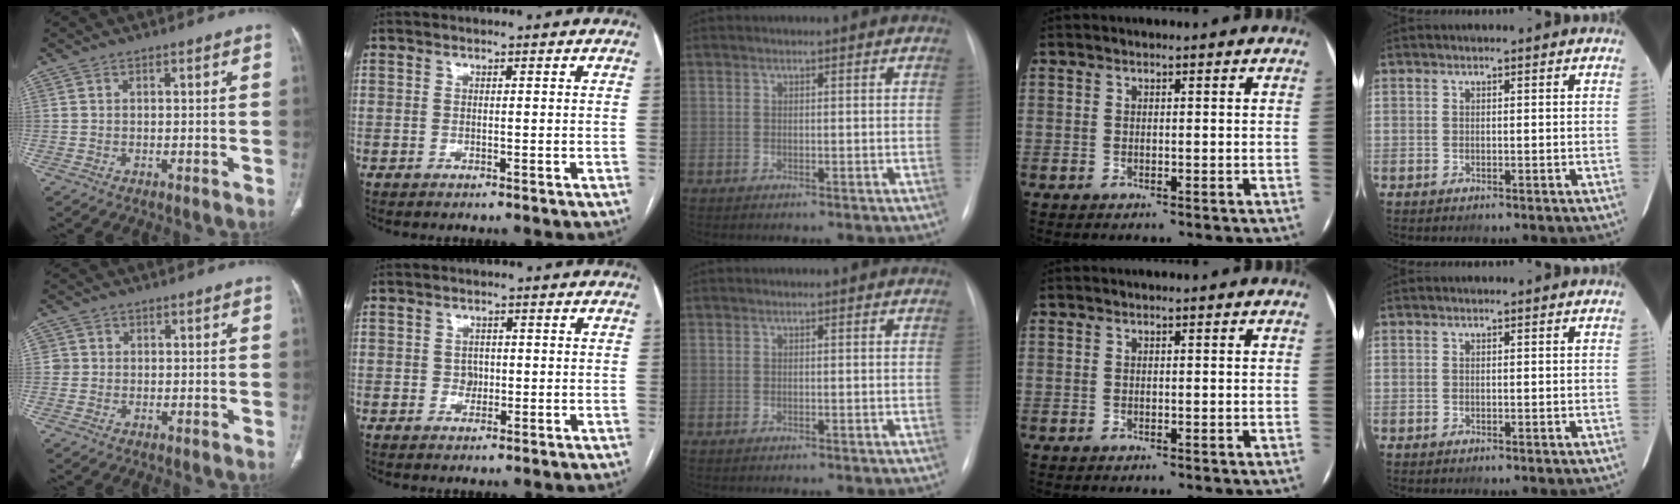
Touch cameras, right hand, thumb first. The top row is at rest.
{"thumb": {"total": 1.8, "force": [0.1, 1.8, 0.1], "torque": [0.012, 0.006, -0.001]}, "index": {"total": 1.6, "force": [-0.1, 1.4, 0.8], "torque": [-0.011, 0.003, 0.000]}}